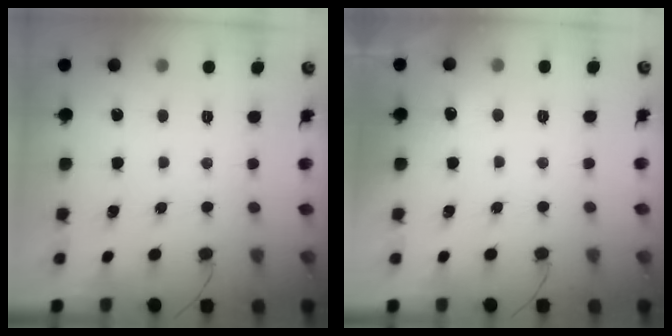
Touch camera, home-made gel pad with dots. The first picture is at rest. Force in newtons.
{"total": 10.2, "press": 2.6, "slide": 9.8}